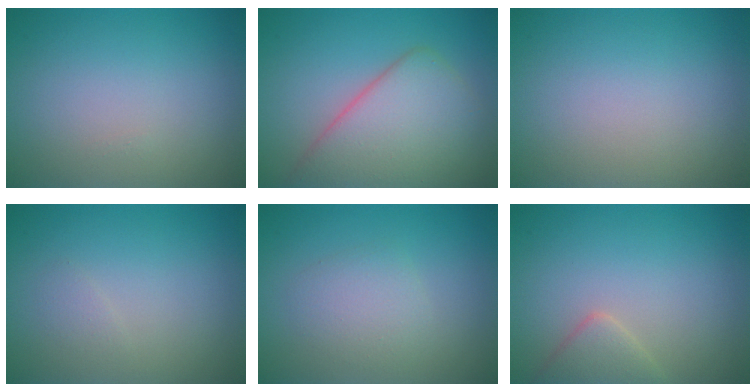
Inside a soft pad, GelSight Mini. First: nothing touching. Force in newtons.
{"total": 7.3, "press": 7.3, "slide": 0.5}
{"total": 0.0}
{"total": 0.7, "press": 0.7, "slide": 0.0}
{"total": 2.3, "press": 2.3, "slide": 0.1}
{"total": 2.3, "press": 2.3, "slide": 0.1}